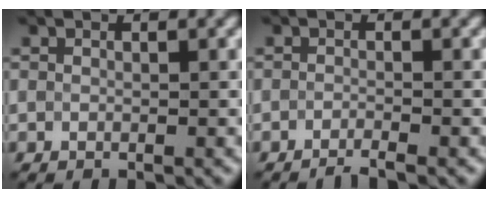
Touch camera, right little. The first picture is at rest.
{"total": 1.8, "force": [-1.8, -0.1, 0.1], "torque": [0.006, -0.005, -0.037]}